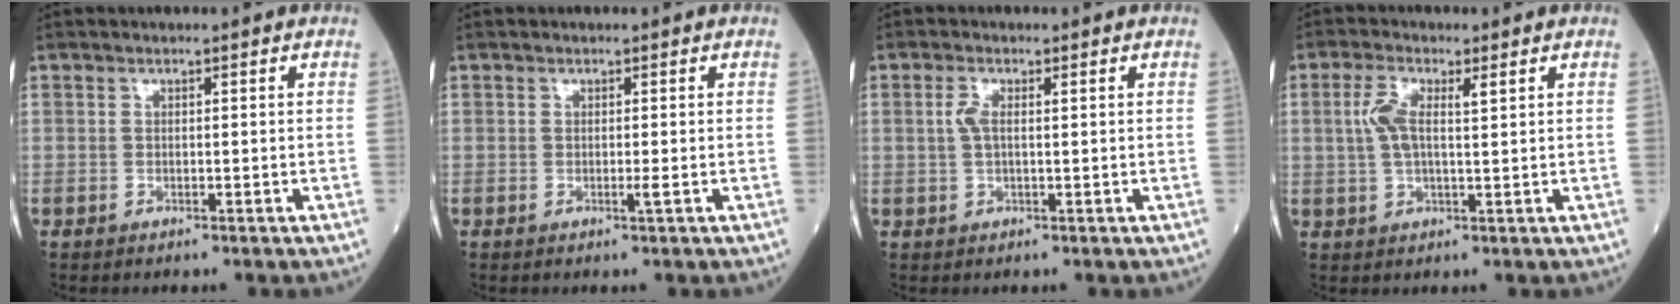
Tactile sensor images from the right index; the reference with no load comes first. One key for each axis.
{"total": 0.7, "fx": -0.2, "fy": -0.3, "fz": 0.6, "tx": -0.009, "ty": -0.002, "tz": -0.004}
{"total": 2.2, "fx": 0.5, "fy": 0.8, "fz": 2.0, "tx": -0.050, "ty": 0.008, "tz": 0.010}
{"total": 4.8, "fx": 1.5, "fy": 1.4, "fz": 4.3, "tx": -0.101, "ty": 0.019, "tz": 0.030}